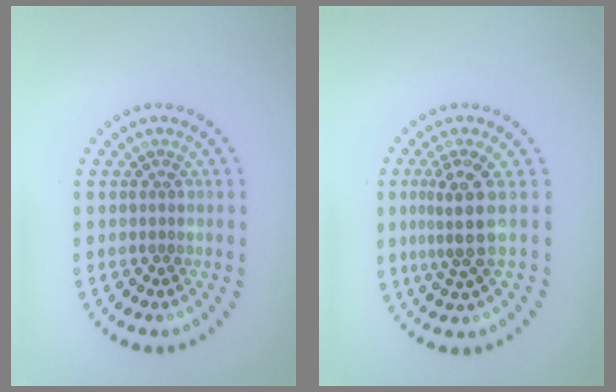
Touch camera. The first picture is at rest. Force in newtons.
{"total": 3.4, "press": 2.6, "slide": 2.2}